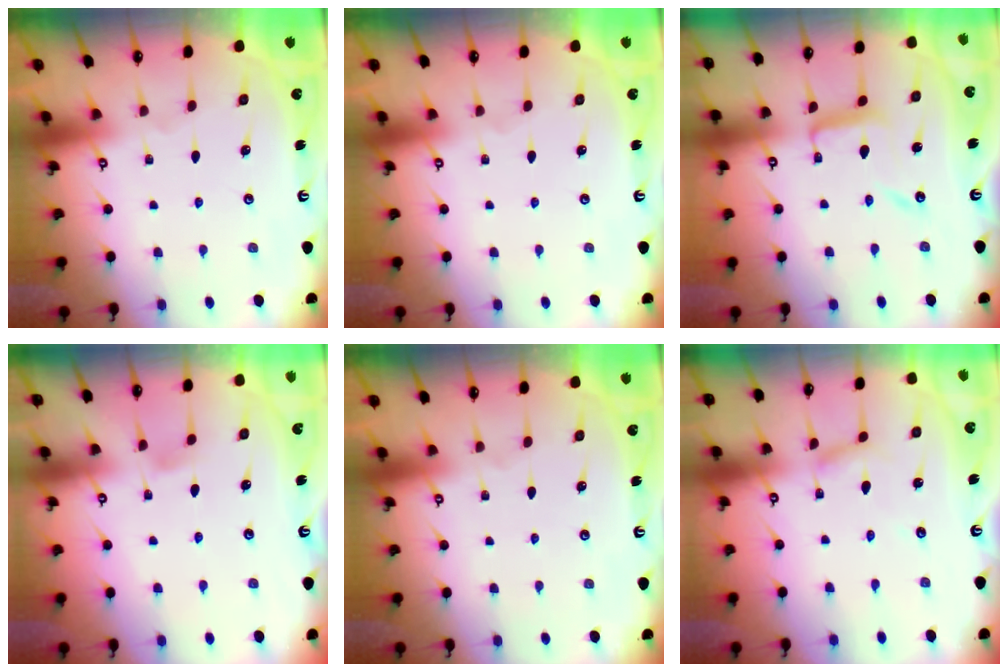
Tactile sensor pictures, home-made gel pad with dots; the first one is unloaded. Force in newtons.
{"total": 0.0}
{"total": 11.1, "press": 11.0, "slide": 0.9}
{"total": 3.2, "press": 3.2, "slide": 0.4}
{"total": 0.0}
{"total": 2.3, "press": 2.3, "slide": 0.2}